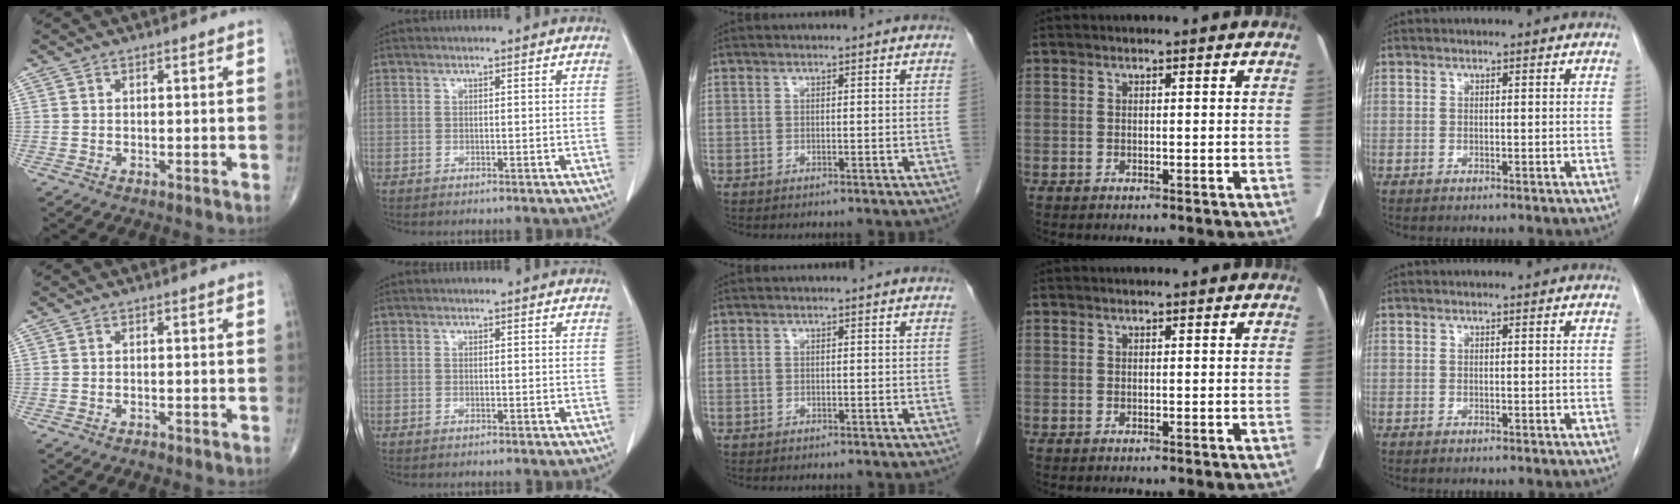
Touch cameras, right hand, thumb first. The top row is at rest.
{"thumb": {"total": 0.8, "force": [-0.6, 0.3, 0.3], "torque": [-0.009, 0.004, -0.010]}, "index": {"total": 0.6, "force": [-0.3, 0.4, 0.4], "torque": [-0.009, 0.000, -0.004]}}